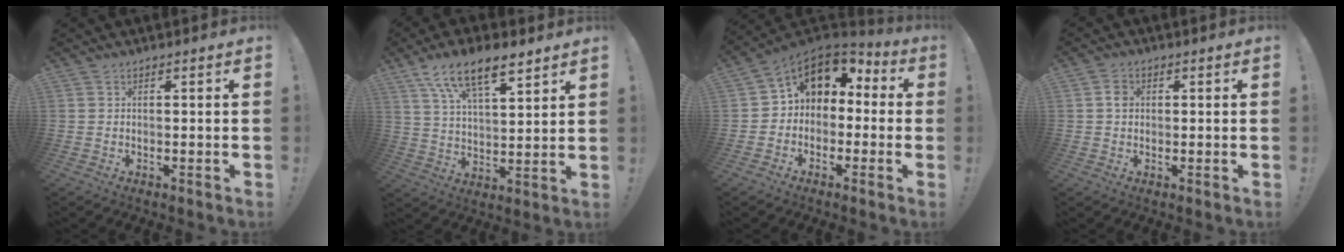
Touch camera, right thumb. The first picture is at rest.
{"total": 13.8, "force": [9.1, 5.2, 9.0], "torque": [-0.160, -0.041, 0.163]}
{"total": 8.2, "force": [2.5, 6.6, 4.1], "torque": [-0.054, -0.013, 0.050]}
{"total": 2.7, "force": [0.0, 2.2, 1.5], "torque": [-0.012, 0.001, -0.004]}